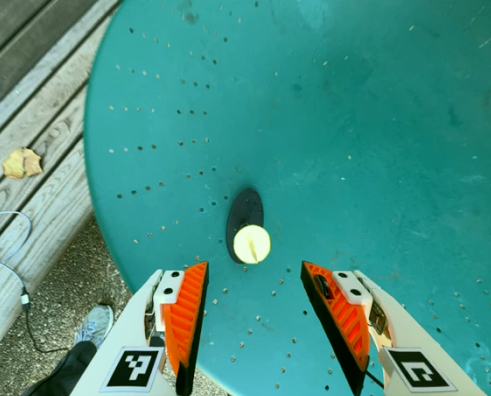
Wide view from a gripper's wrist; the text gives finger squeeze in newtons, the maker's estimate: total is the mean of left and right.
{"total": 0.5, "left": 0.4, "right": 0.6}